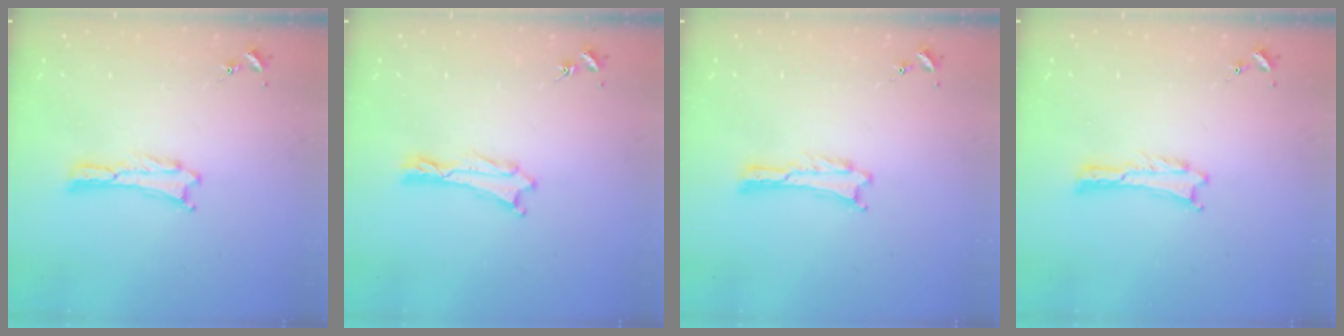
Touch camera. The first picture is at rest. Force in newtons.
{"total": 0.6, "press": 0.6, "slide": 0.1}
{"total": 0.0}
{"total": 0.0}